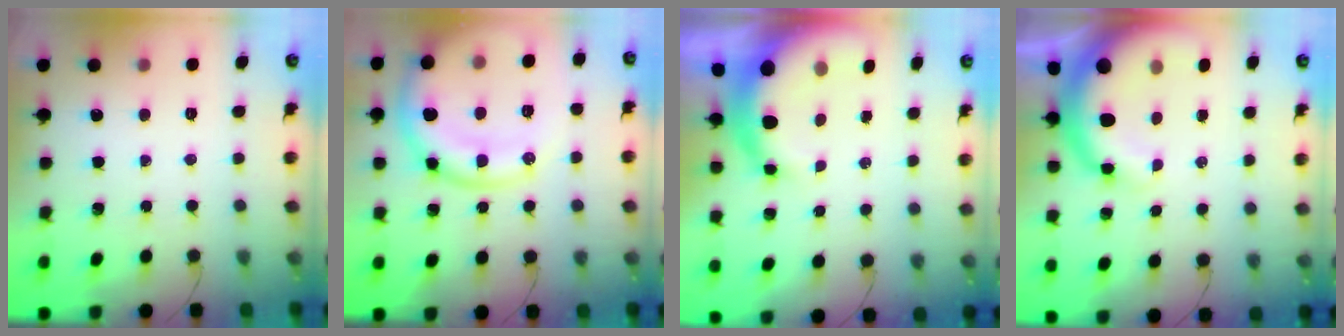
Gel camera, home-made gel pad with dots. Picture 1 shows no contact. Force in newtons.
{"total": 16.3, "press": 16.2, "slide": 1.7}
{"total": 9.5, "press": 9.4, "slide": 1.8}
{"total": 11.2, "press": 10.9, "slide": 2.4}